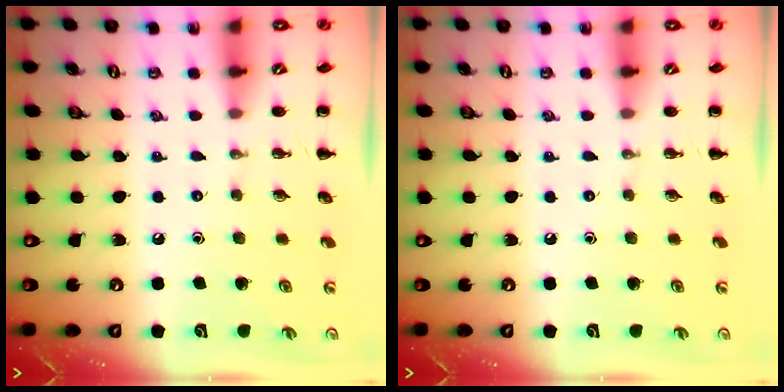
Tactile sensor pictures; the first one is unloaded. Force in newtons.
{"total": 0.0}